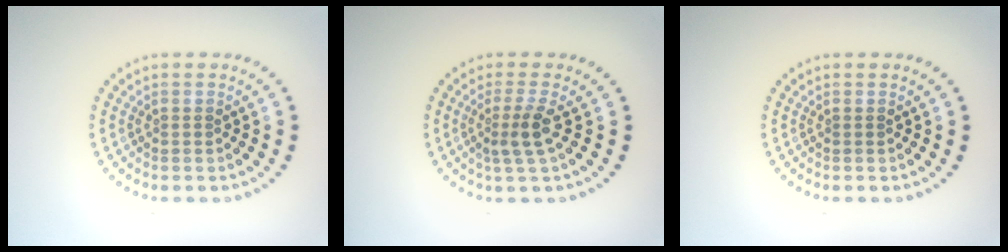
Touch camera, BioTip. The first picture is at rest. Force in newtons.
{"total": 2.4, "press": 1.7, "slide": 1.6}
{"total": 0.0}